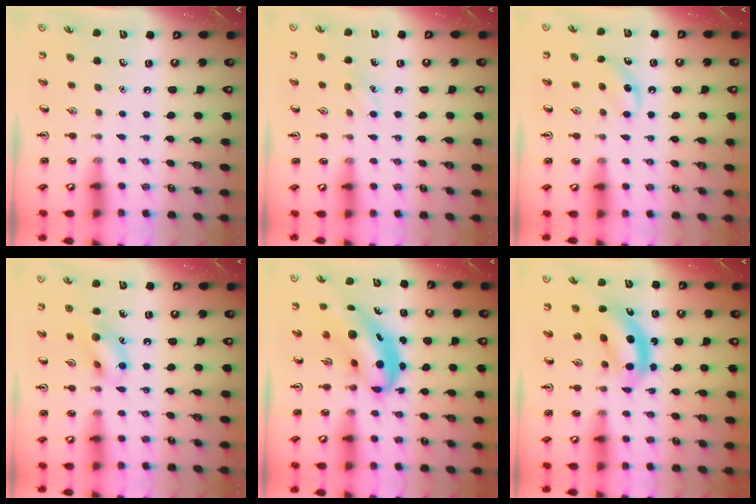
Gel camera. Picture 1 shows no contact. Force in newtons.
{"total": 5.4, "press": 5.1, "slide": 1.6}
{"total": 4.1, "press": 3.7, "slide": 1.7}
{"total": 11.8, "press": 11.7, "slide": 1.3}
{"total": 6.9, "press": 6.7, "slide": 1.4}
{"total": 5.8, "press": 5.7, "slide": 1.1}